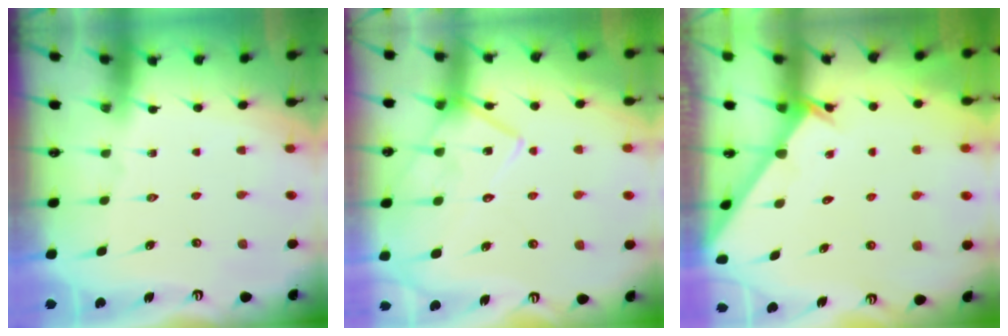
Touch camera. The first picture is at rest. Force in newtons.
{"total": 15.5, "press": 15.4, "slide": 1.2}
{"total": 1.9, "press": 1.9, "slide": 0.1}